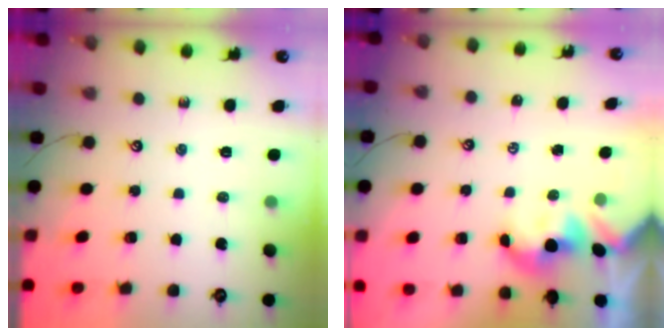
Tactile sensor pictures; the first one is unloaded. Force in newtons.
{"total": 1.8, "press": 1.8, "slide": 0.2}